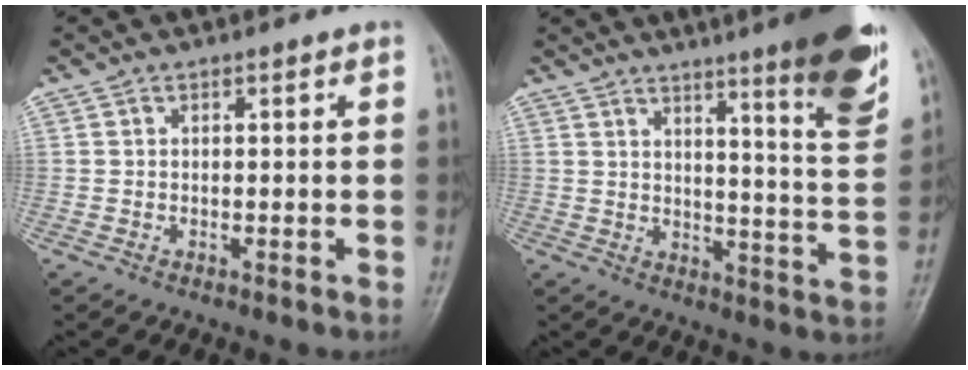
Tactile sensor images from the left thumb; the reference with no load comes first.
{"total": 17.0, "force": [10.5, 1.9, 13.2], "torque": [-0.156, -0.062, 0.137]}